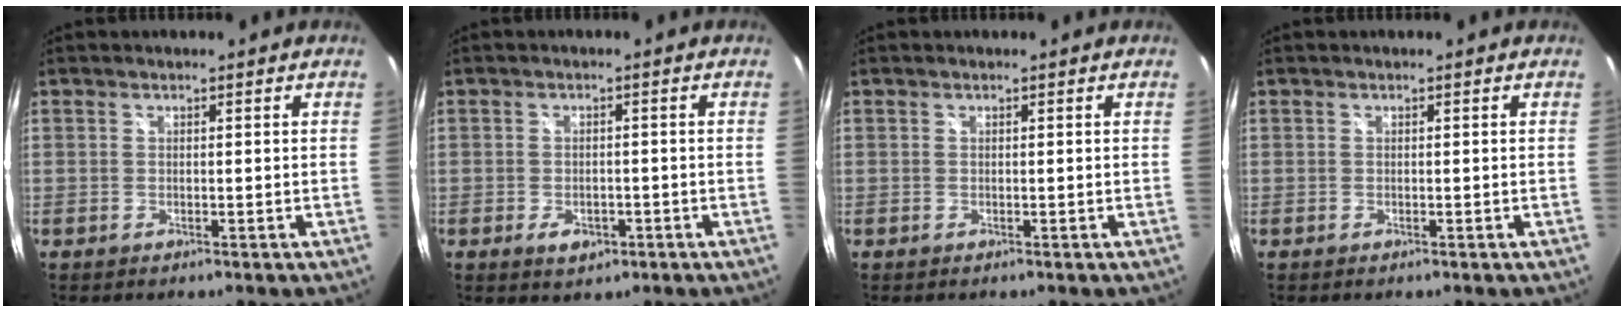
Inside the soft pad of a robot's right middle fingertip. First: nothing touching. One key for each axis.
{"total": 3.9, "fx": -1.8, "fy": 2.4, "fz": 2.4, "tx": -0.049, "ty": -0.006, "tz": -0.026}
{"total": 0.0}
{"total": 0.0}